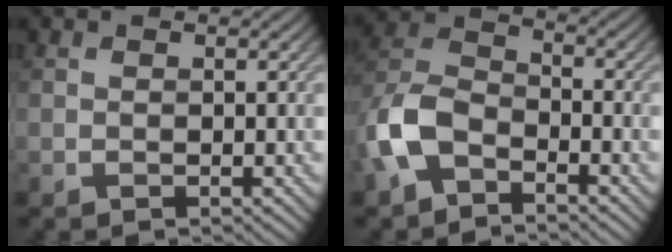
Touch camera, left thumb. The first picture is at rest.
{"total": 8.1, "force": [-4.2, 4.5, 5.3], "torque": [-0.123, 0.004, -0.102]}